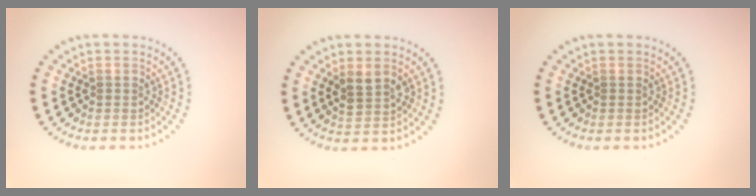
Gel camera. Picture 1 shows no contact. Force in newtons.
{"total": 2.2, "press": 2.2, "slide": 0.4}
{"total": 0.0}